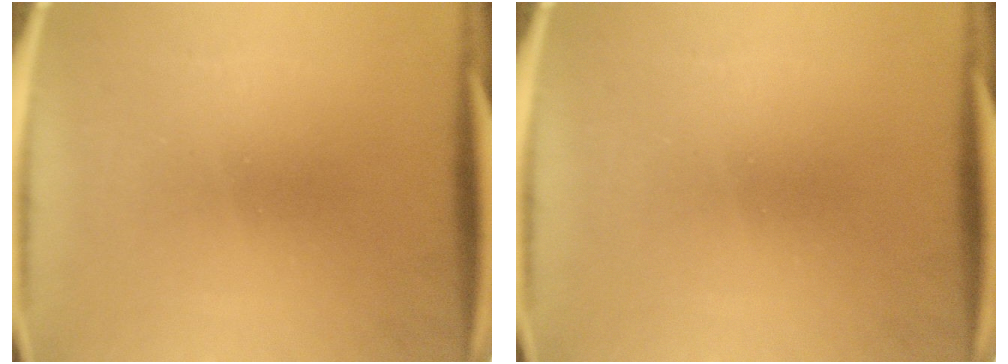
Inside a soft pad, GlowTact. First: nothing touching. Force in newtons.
{"total": 0.0}